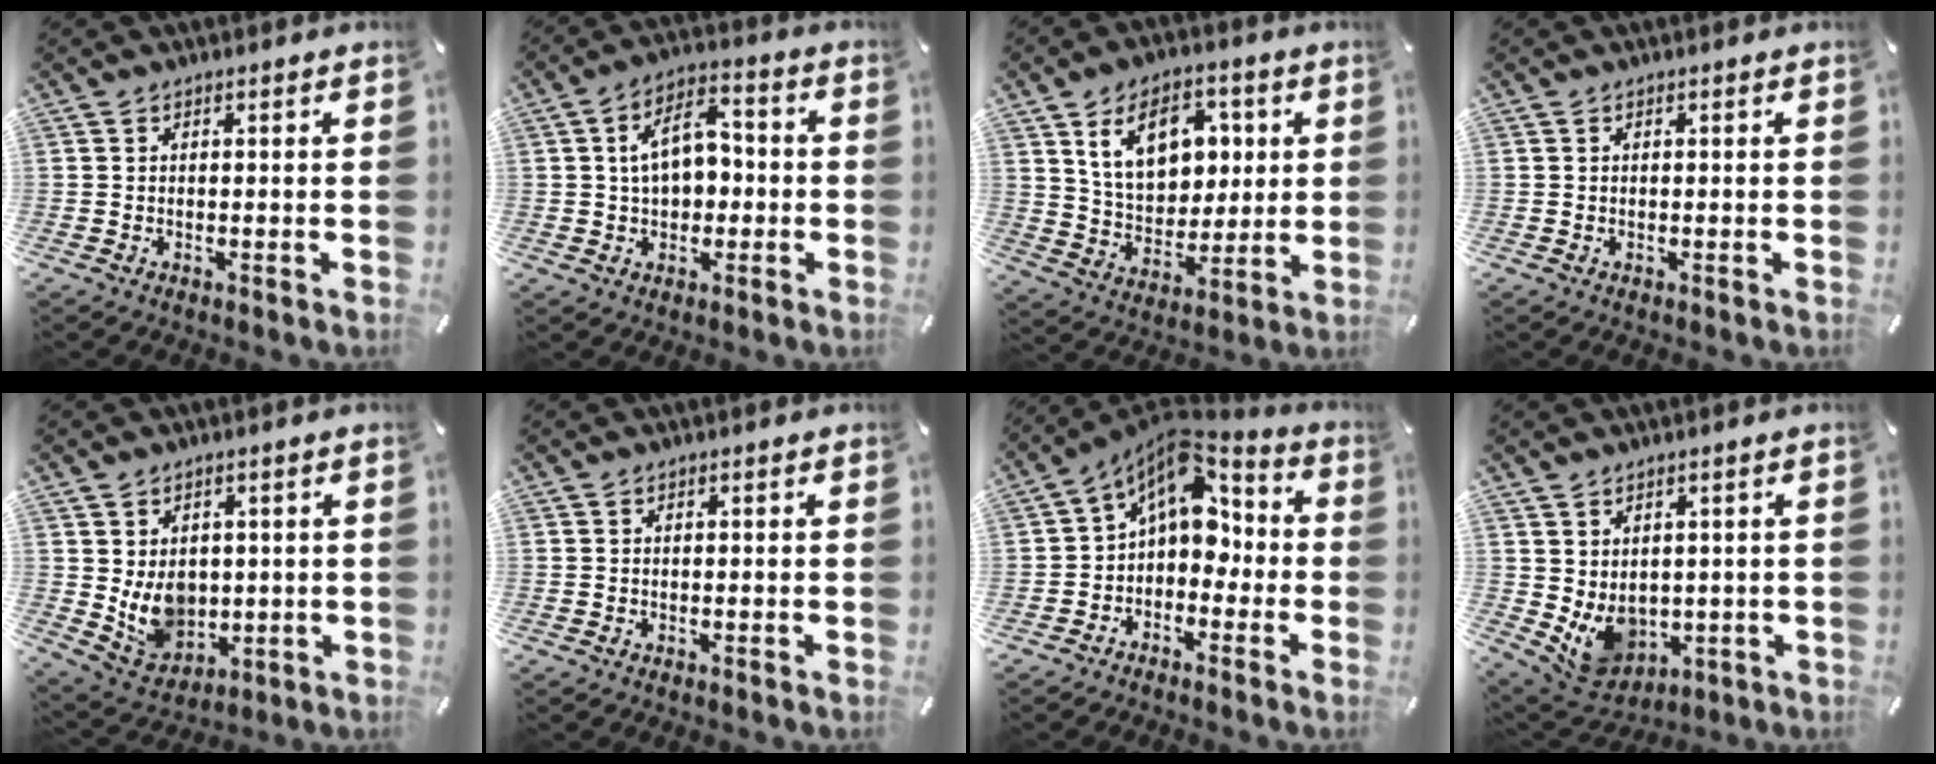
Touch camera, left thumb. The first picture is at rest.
{"total": 9.7, "force": [0.7, 6.7, 7.0], "torque": [-0.116, 0.009, 0.011]}
{"total": 14.5, "force": [5.7, 10.4, 8.3], "torque": [-0.141, -0.004, 0.108]}
{"total": 0.0}
{"total": 8.9, "force": [1.4, 7.7, 4.1], "torque": [-0.081, -0.021, 0.030]}
{"total": 0.0}
{"total": 11.5, "force": [4.1, 7.8, 7.5], "torque": [-0.127, -0.031, 0.075]}
{"total": 7.6, "force": [1.0, 6.7, 3.5], "torque": [-0.072, -0.027, 0.024]}